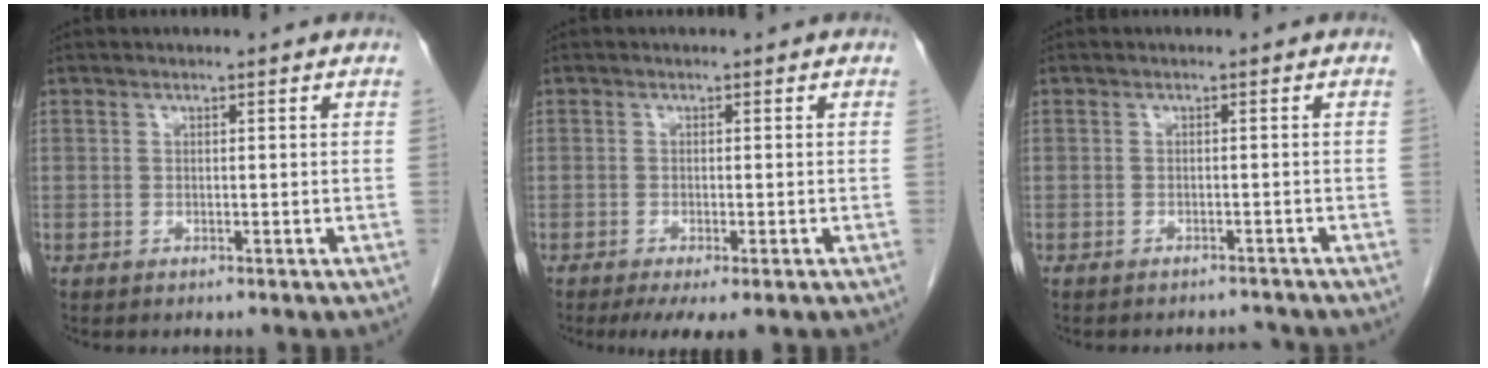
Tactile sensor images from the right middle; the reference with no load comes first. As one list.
[{"total": 4.3, "force": [-2.7, 0.9, 3.2], "torque": [-0.049, -0.014, -0.040]}, {"total": 3.4, "force": [-3.3, 0.7, 0.2], "torque": [0.005, -0.002, -0.043]}]